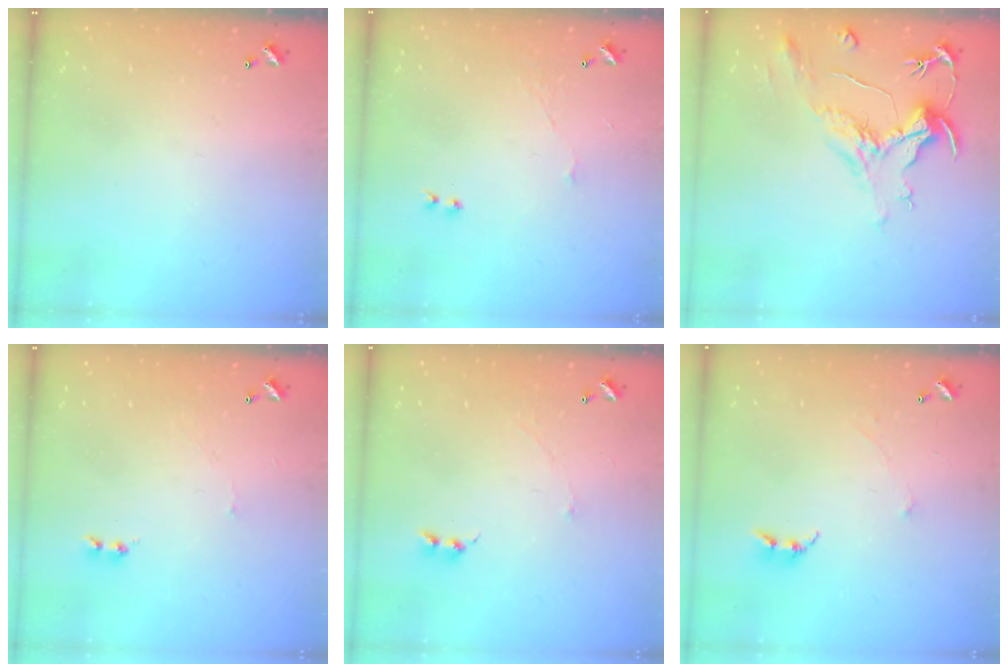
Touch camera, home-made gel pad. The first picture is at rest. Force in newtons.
{"total": 2.4, "press": 2.3, "slide": 0.6}
{"total": 2.1, "press": 1.6, "slide": 1.3}
{"total": 1.5, "press": 1.4, "slide": 0.6}
{"total": 1.1, "press": 0.9, "slide": 0.6}
{"total": 0.7, "press": 0.6, "slide": 0.5}